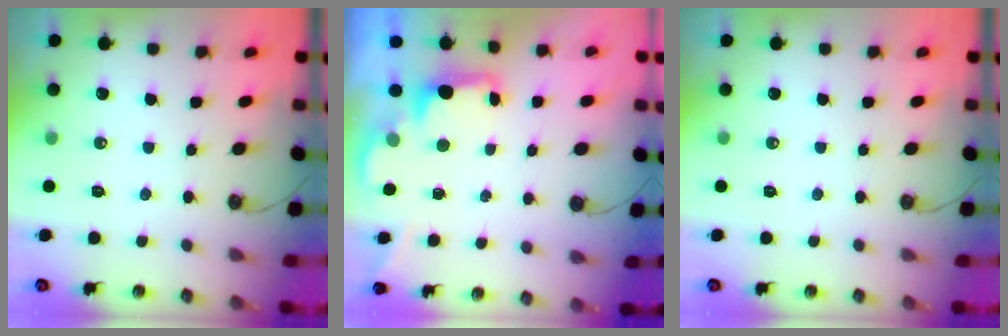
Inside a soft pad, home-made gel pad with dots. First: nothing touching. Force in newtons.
{"total": 1.5, "press": 1.4, "slide": 0.7}
{"total": 0.0}